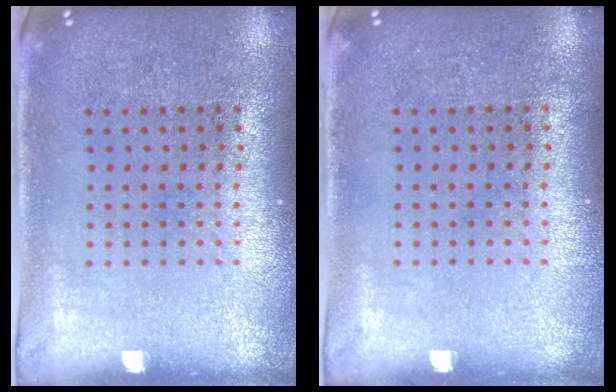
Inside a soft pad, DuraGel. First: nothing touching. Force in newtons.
{"total": 0.0}